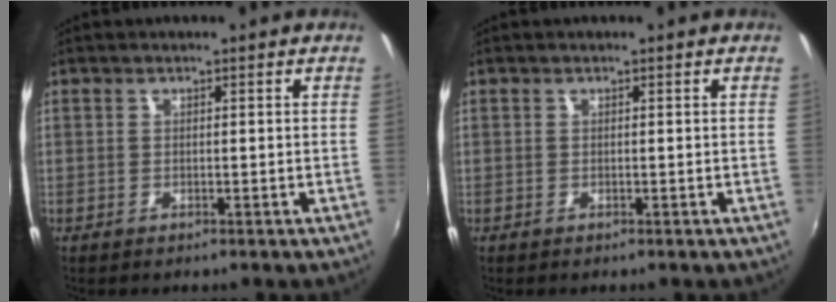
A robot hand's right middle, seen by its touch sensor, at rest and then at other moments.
{"total": 0.0}